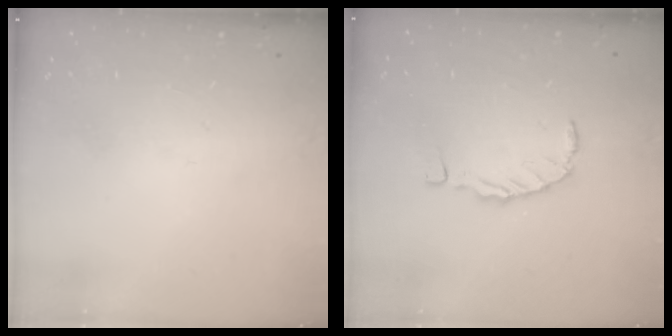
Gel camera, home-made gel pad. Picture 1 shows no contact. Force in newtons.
{"total": 0.0}